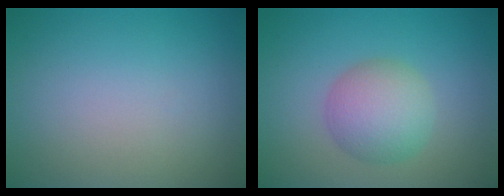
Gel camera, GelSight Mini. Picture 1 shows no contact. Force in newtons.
{"total": 4.4, "press": 4.4, "slide": 0.1}